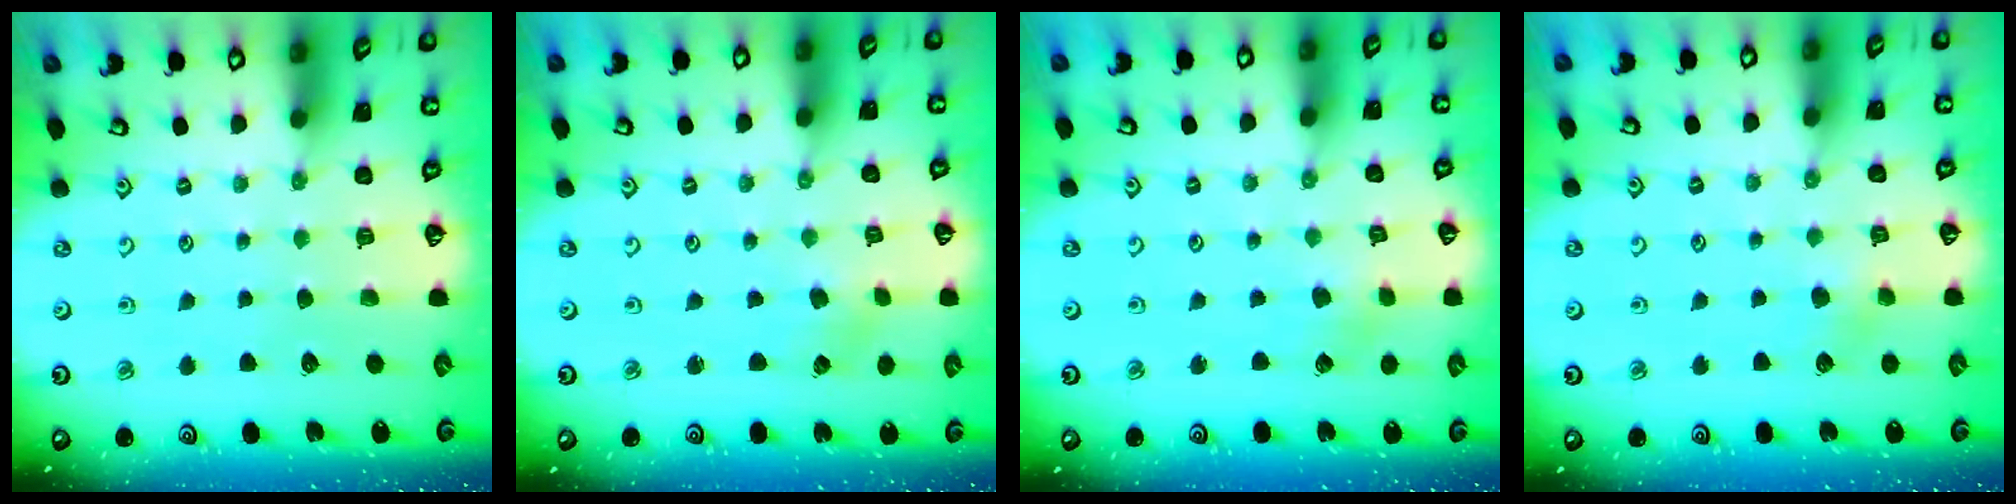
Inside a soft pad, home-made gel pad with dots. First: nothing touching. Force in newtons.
{"total": 2.6, "press": 2.6, "slide": 0.2}
{"total": 2.7, "press": 2.7, "slide": 0.4}
{"total": 5.3, "press": 5.3, "slide": 0.8}